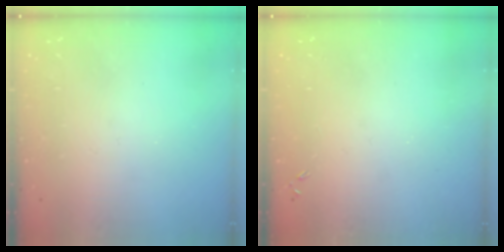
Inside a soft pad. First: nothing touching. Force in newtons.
{"total": 0.0}